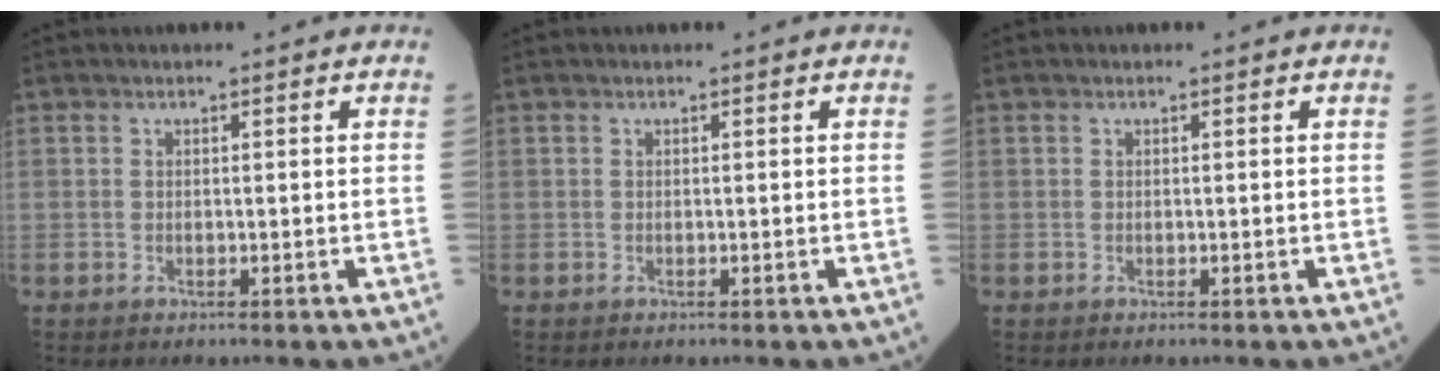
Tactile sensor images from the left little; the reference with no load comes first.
{"total": 0.0}
{"total": 0.0}